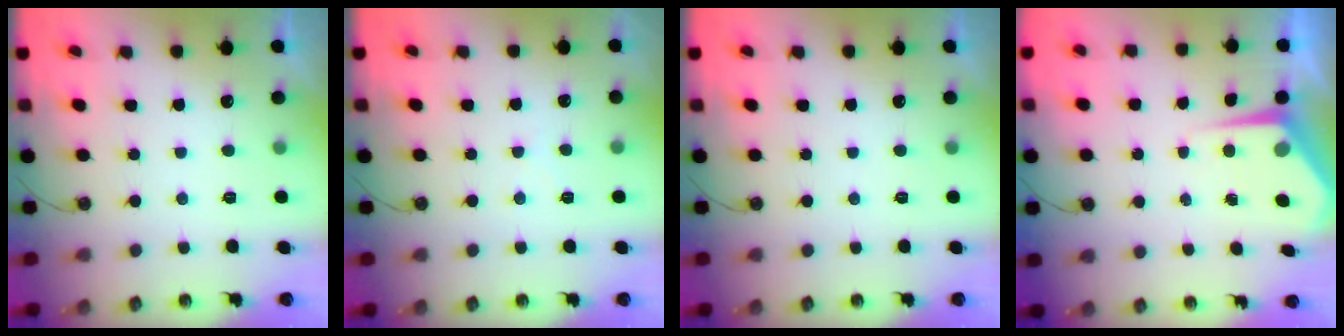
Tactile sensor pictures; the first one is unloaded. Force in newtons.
{"total": 3.9, "press": 3.9, "slide": 0.7}
{"total": 0.0}
{"total": 4.9, "press": 4.9, "slide": 0.3}